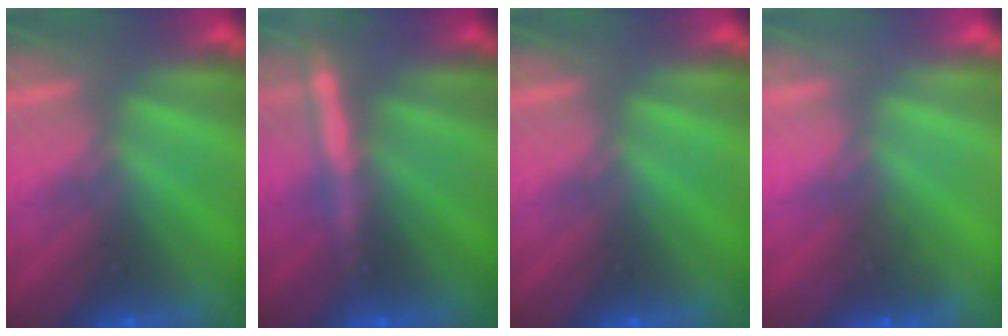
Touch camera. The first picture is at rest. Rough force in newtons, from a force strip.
{"total": 3.9}
{"total": 0.0}
{"total": 4.7}